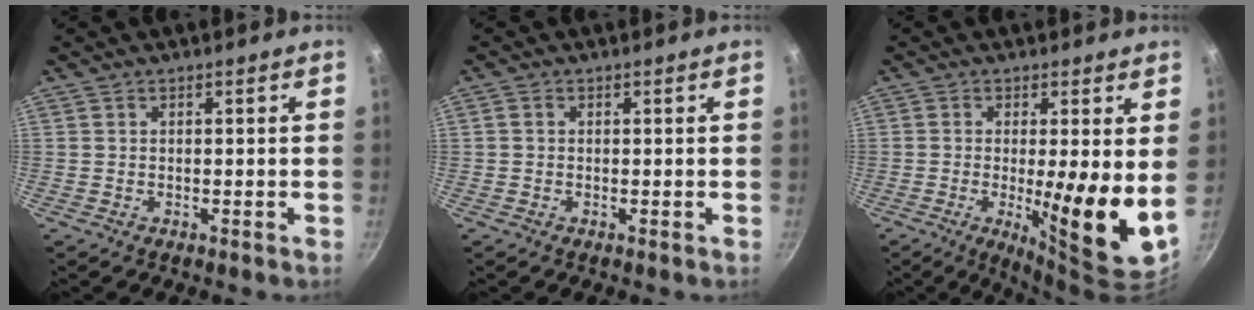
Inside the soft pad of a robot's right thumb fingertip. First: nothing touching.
{"total": 0.8, "force": [0.0, 0.7, 0.4], "torque": [-0.007, 0.005, 0.000]}
{"total": 11.4, "force": [-0.6, 1.6, 11.3], "torque": [-0.170, -0.026, -0.009]}